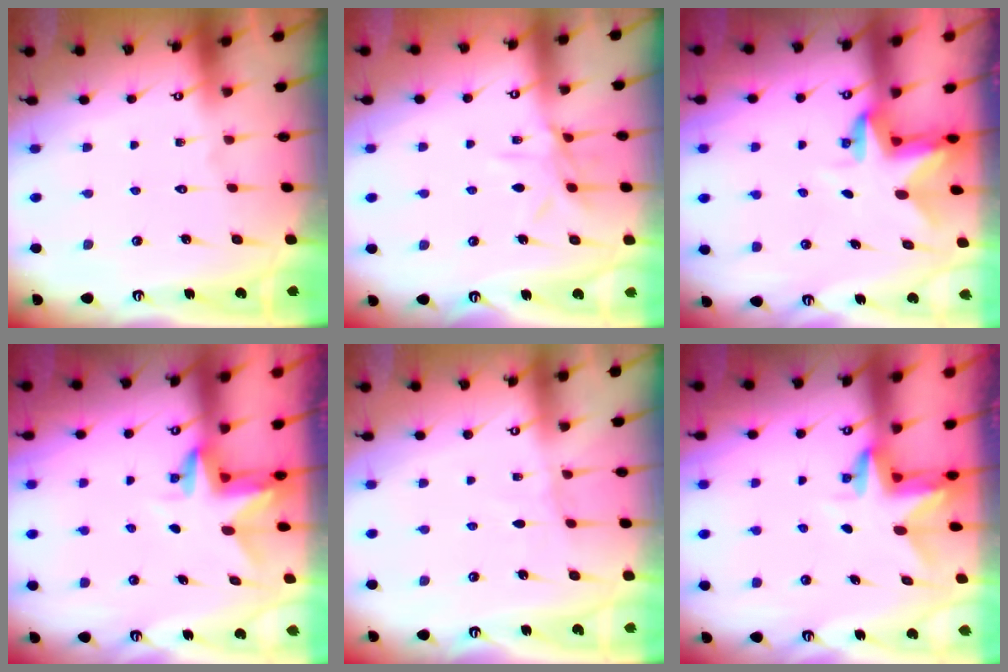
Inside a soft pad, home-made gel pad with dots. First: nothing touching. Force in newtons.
{"total": 8.0, "press": 8.0, "slide": 0.7}
{"total": 3.0, "press": 2.9, "slide": 0.5}
{"total": 2.9, "press": 2.9, "slide": 0.2}
{"total": 3.2, "press": 3.2, "slide": 0.4}
{"total": 2.9, "press": 2.9, "slide": 0.2}